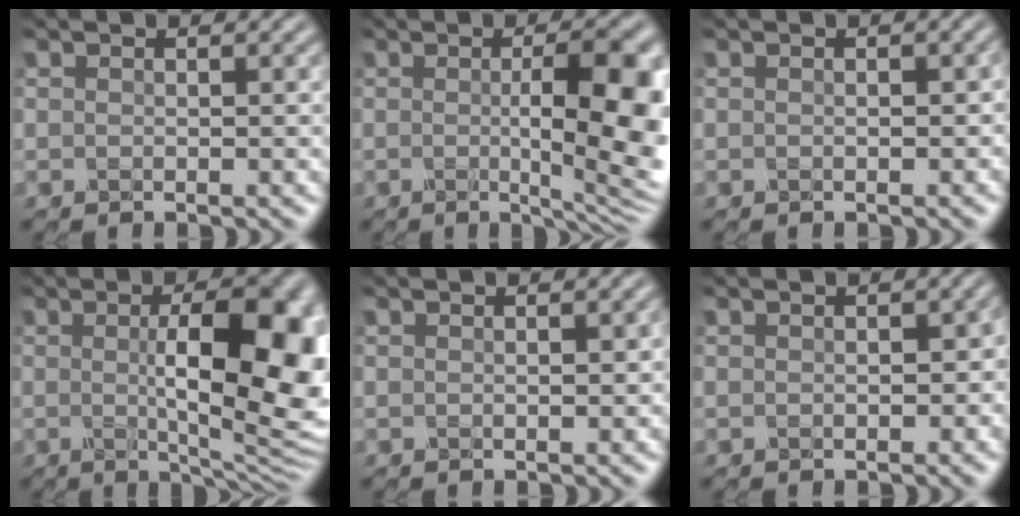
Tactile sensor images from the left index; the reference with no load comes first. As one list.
[{"total": 8.6, "force": [0.0, 2.1, 8.4], "torque": [-0.117, -0.003, 0.000]}, {"total": 0.8, "force": [-0.2, 0.5, 0.6], "torque": [-0.012, -0.002, -0.004]}, {"total": 11.4, "force": [0.6, 3.7, 10.7], "torque": [-0.146, -0.004, 0.013]}, {"total": 0.5, "force": [-0.1, 0.2, 0.5], "torque": [-0.009, 0.000, 0.000]}, {"total": 2.6, "force": [-0.5, 1.8, 1.7], "torque": [-0.024, -0.006, -0.007]}]